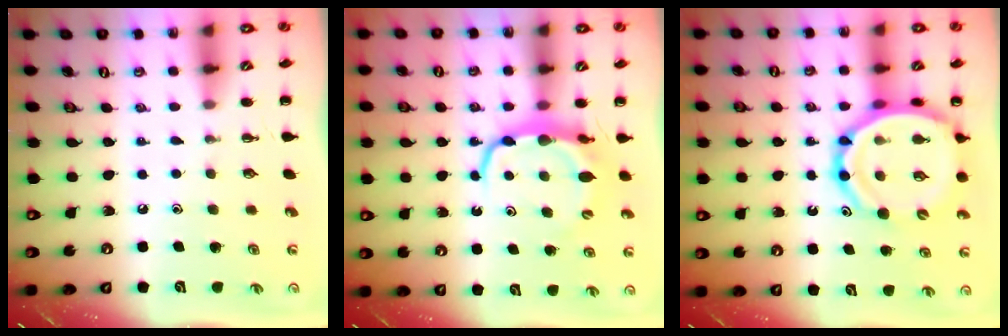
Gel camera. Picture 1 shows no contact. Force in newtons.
{"total": 7.4, "press": 7.3, "slide": 0.9}
{"total": 16.6, "press": 16.1, "slide": 4.1}